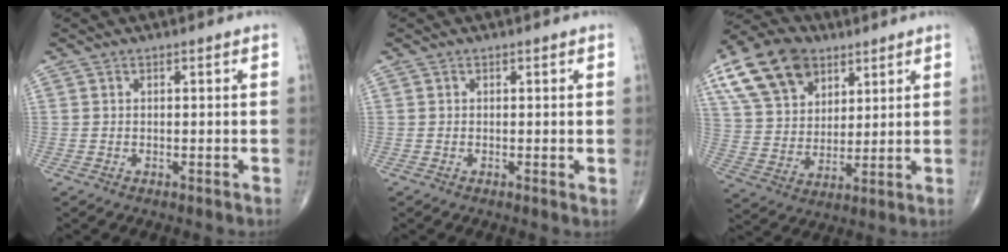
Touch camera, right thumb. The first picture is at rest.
{"total": 0.6, "force": [0.1, 0.2, 0.6], "torque": [-0.010, -0.003, -0.003]}
{"total": 16.8, "force": [8.7, 11.1, 9.2], "torque": [-0.155, -0.014, 0.160]}